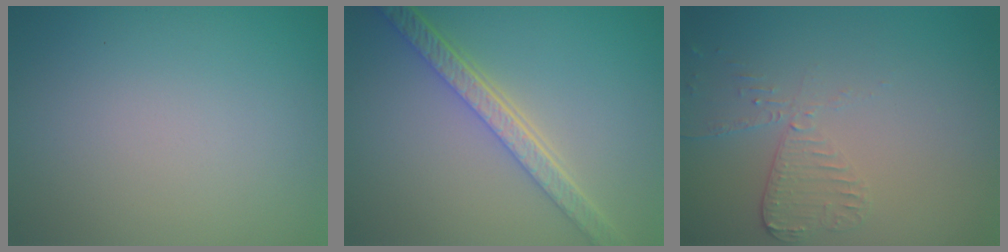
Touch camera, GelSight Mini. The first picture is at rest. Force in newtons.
{"total": 5.3, "press": 4.1, "slide": 3.3}
{"total": 2.5, "press": 2.3, "slide": 1.0}